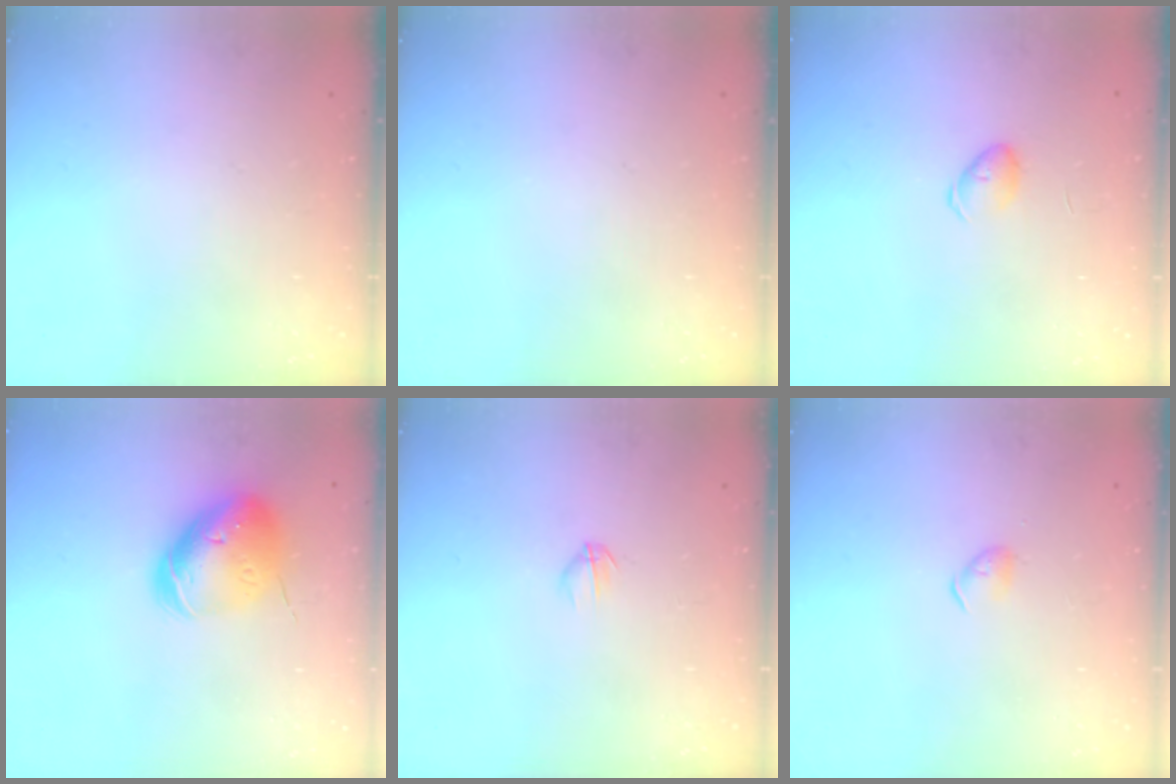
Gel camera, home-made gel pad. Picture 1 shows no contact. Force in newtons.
{"total": 0.0}
{"total": 4.5, "press": 4.5, "slide": 0.5}
{"total": 15.6, "press": 15.3, "slide": 2.7}
{"total": 2.8, "press": 2.7, "slide": 0.9}
{"total": 3.0, "press": 2.9, "slide": 0.6}